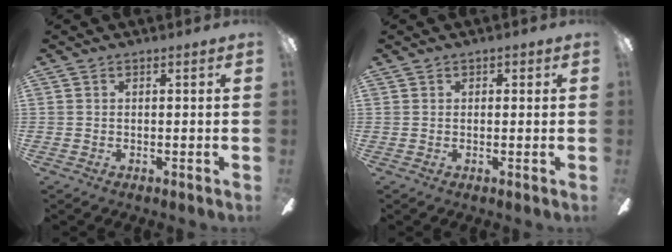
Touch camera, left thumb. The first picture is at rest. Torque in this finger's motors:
{"motor_torque": [-0.22, 0.06, -0.31, -0.29, -0.05]}